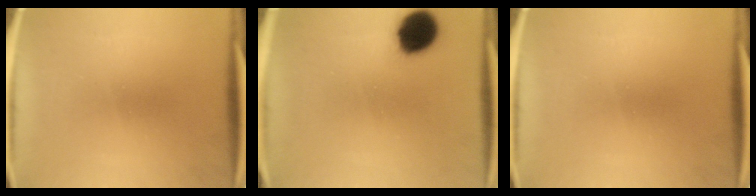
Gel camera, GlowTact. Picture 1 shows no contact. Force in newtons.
{"total": 11.0}
{"total": 0.0}